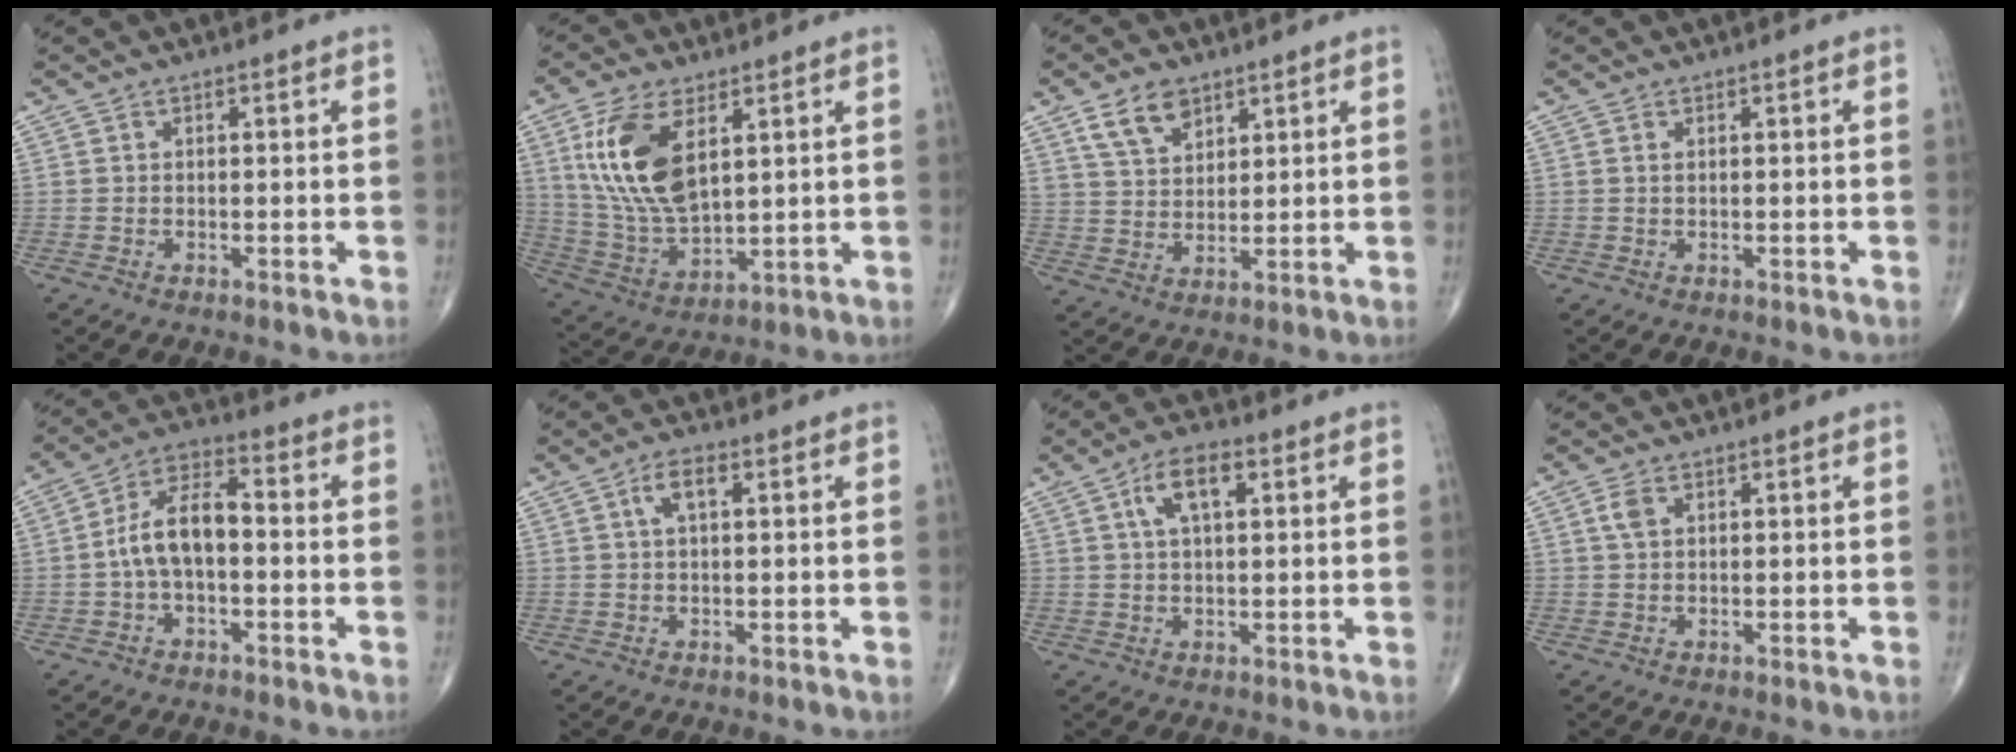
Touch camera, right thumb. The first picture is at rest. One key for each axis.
{"total": 15.6, "fx": 5.4, "fy": 7.7, "fz": 12.4, "tx": -0.247, "ty": -0.021, "tz": 0.116}
{"total": 7.4, "fx": 4.5, "fy": 4.4, "fz": 3.8, "tx": -0.055, "ty": -0.024, "tz": 0.089}
{"total": 0.6, "fx": 0.2, "fy": 0.2, "fz": 0.5, "tx": -0.013, "ty": 0.004, "tz": 0.006}
{"total": 9.6, "fx": -1.0, "fy": 4.8, "fz": 8.2, "tx": -0.152, "ty": 0.040, "tz": -0.027}
{"total": 3.9, "fx": 1.1, "fy": 1.7, "fz": 3.3, "tx": -0.064, "ty": 0.011, "tz": 0.020}
{"total": 6.8, "fx": 2.3, "fy": 3.0, "fz": 5.7, "tx": -0.105, "ty": 0.008, "tz": 0.039}
{"total": 2.3, "fx": 0.8, "fy": 1.3, "fz": 1.7, "tx": -0.039, "ty": 0.009, "tz": 0.018}